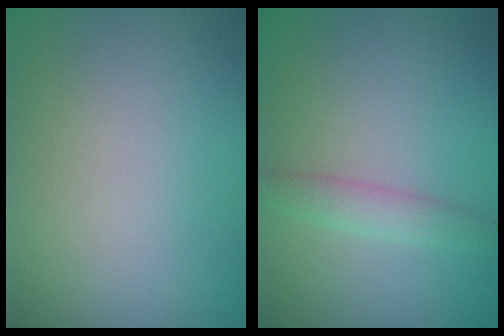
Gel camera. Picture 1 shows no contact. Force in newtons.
{"total": 1.8, "press": 1.8, "slide": 0.1}